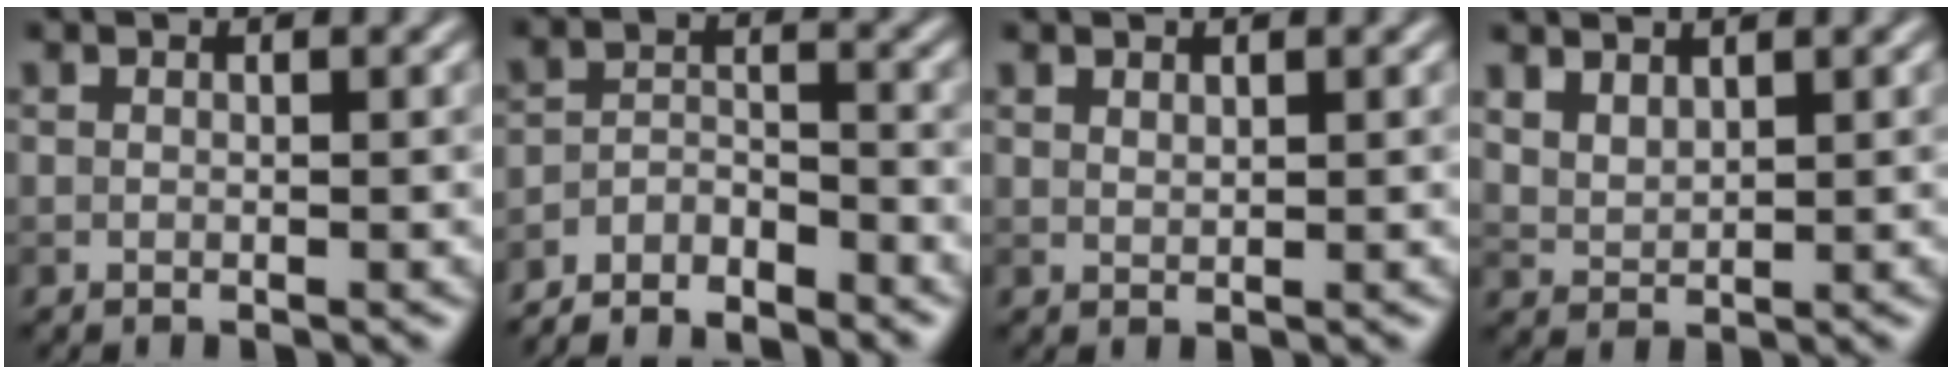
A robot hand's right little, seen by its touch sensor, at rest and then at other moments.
{"total": 4.6, "force": [-4.4, 0.8, 1.1], "torque": [-0.023, -0.005, -0.085]}
{"total": 0.7, "force": [0.6, 0.2, 0.2], "torque": [-0.004, 0.000, 0.015]}
{"total": 2.1, "force": [1.6, 0.8, 0.9], "torque": [-0.021, 0.004, 0.039]}